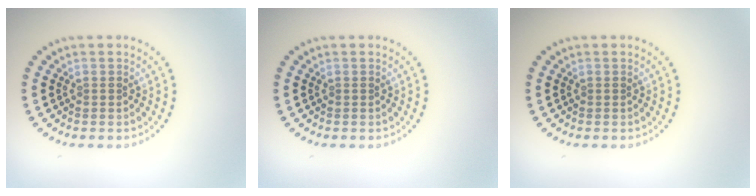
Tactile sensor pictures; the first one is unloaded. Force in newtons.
{"total": 0.0}
{"total": 0.0}